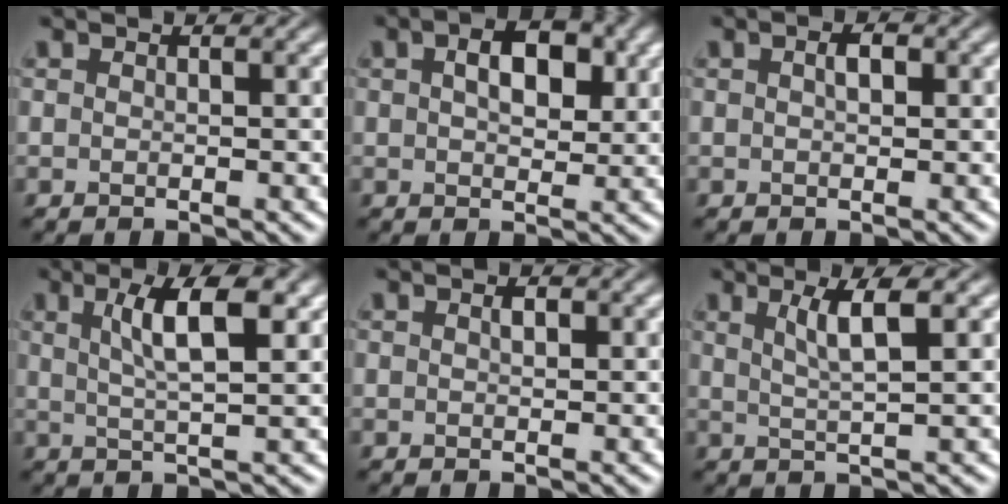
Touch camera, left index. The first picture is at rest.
{"total": 4.5, "force": [1.3, 2.5, 3.4], "torque": [-0.052, 0.006, 0.019]}
{"total": 1.3, "force": [0.3, 0.6, 1.1], "torque": [-0.018, 0.003, 0.004]}
{"total": 5.3, "force": [1.9, 1.2, 4.8], "torque": [-0.078, 0.001, 0.032]}
{"total": 0.7, "force": [0.2, 0.4, 0.6], "torque": [-0.011, 0.002, 0.003]}
{"total": 3.4, "force": [1.4, 0.6, 3.0], "torque": [-0.047, 0.000, 0.026]}